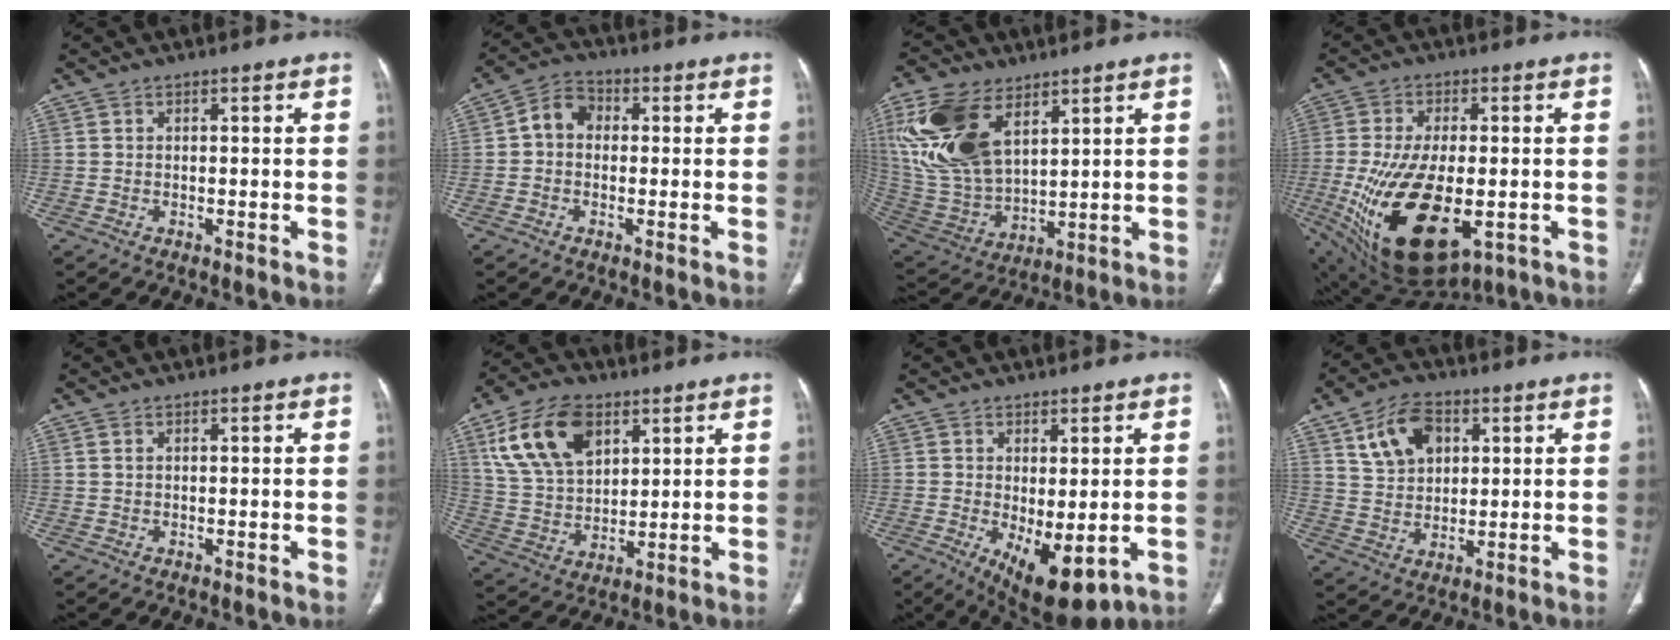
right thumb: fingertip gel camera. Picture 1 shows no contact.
{"total": 5.7, "force": [0.1, 4.5, 3.4], "torque": [-0.046, 0.018, -0.010]}
{"total": 20.4, "force": [9.3, 11.4, 14.2], "torque": [-0.291, -0.033, 0.193]}
{"total": 20.5, "force": [-5.0, 10.1, 17.1], "torque": [-0.327, -0.014, -0.056]}
{"total": 0.6, "force": [0.3, 0.3, 0.4], "torque": [-0.009, 0.007, 0.007]}
{"total": 16.1, "force": [7.4, 9.7, 10.5], "torque": [-0.175, -0.018, 0.147]}
{"total": 9.8, "force": [-2.0, 4.1, 8.6], "torque": [-0.127, -0.017, -0.010]}
{"total": 10.2, "force": [4.2, 6.8, 6.3], "torque": [-0.092, -0.008, 0.081]}